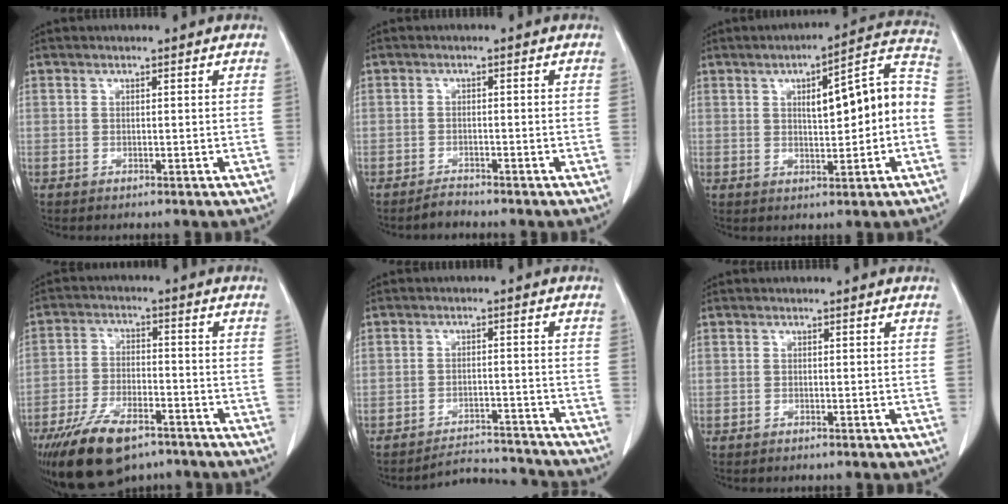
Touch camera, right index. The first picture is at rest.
{"total": 1.5, "force": [-1.5, 0.3, 0.0], "torque": [0.003, -0.002, -0.026]}
{"total": 12.0, "force": [0.2, 2.4, 11.7], "torque": [-0.158, 0.039, 0.006]}
{"total": 13.2, "force": [-9.1, 5.2, 8.1], "torque": [-0.153, -0.012, -0.157]}
{"total": 7.0, "force": [-6.9, 0.8, -0.9], "torque": [0.014, 0.016, -0.101]}
{"total": 0.0}